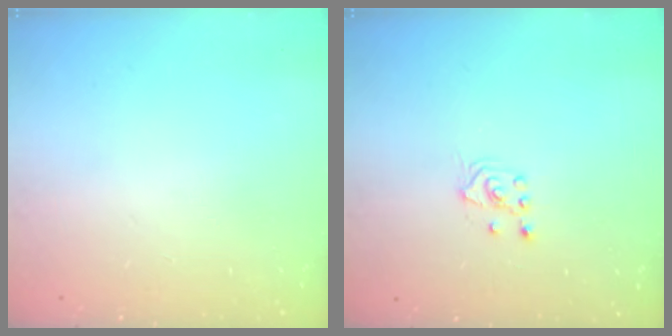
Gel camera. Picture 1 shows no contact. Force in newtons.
{"total": 2.6, "press": 2.4, "slide": 0.8}